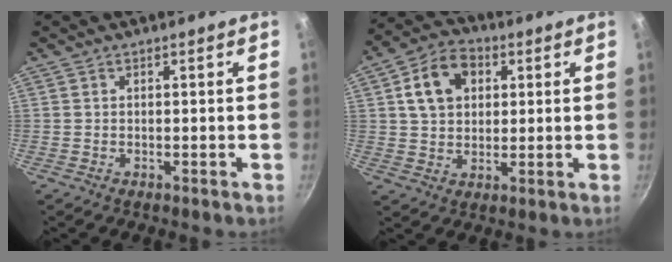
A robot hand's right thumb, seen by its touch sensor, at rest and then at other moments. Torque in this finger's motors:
{"motor_torque": [0.11, 2.11, 0.71, 0.60, 0.07]}